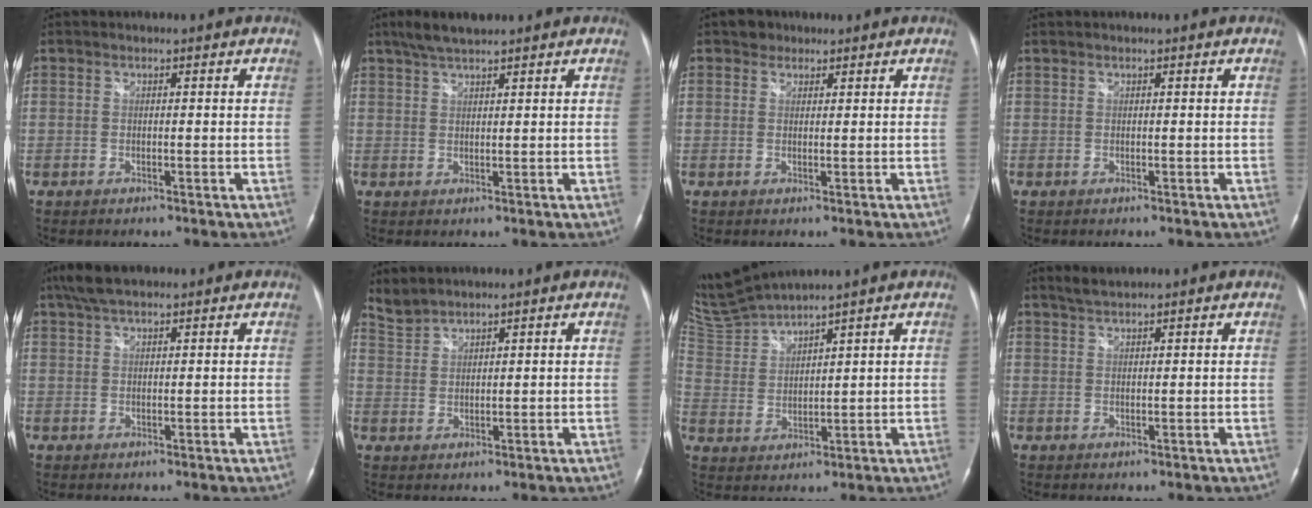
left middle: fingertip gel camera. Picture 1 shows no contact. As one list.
[{"total": 4.2, "force": [3.4, 0.4, 2.4], "torque": [-0.052, 0.012, 0.066]}, {"total": 1.8, "force": [1.2, 1.3, 0.1], "torque": [0.002, 0.004, 0.015]}, {"total": 0.0}, {"total": 4.6, "force": [3.5, 1.3, 2.7], "torque": [-0.058, 0.021, 0.066]}, {"total": 3.0, "force": [3.0, -0.1, -0.1], "torque": [-0.012, 0.013, 0.070]}, {"total": 7.5, "force": [7.1, -1.6, 1.7], "torque": [-0.060, 0.000, 0.161]}, {"total": 1.8, "force": [1.7, -0.1, 0.6], "torque": [-0.013, 0.005, 0.036]}]